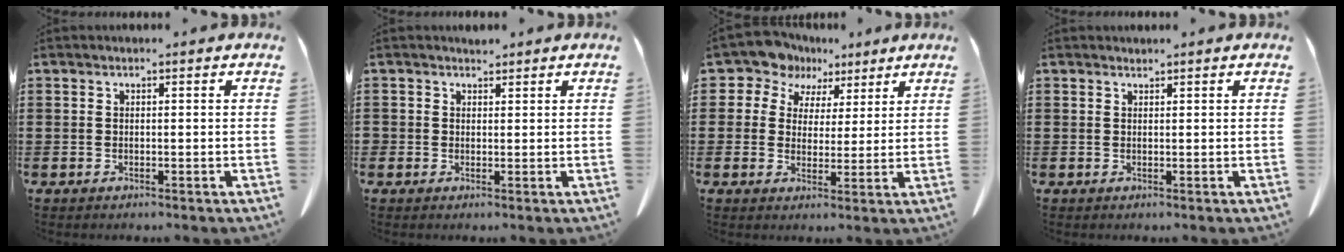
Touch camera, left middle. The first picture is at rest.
{"total": 1.3, "force": [1.0, 0.9, -0.1], "torque": [-0.003, 0.004, 0.020]}
{"total": 7.1, "force": [5.3, 4.6, 0.8], "torque": [-0.059, -0.018, 0.098]}
{"total": 0.5, "force": [0.5, 0.0, 0.0], "torque": [-0.002, -0.001, 0.011]}